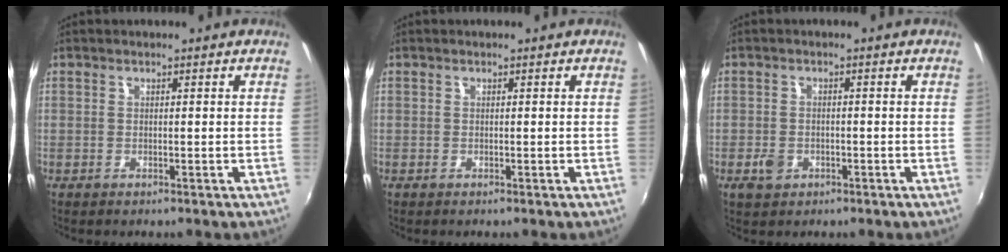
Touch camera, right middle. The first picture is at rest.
{"total": 0.0}
{"total": 3.1, "force": [-1.5, 2.4, 1.4], "torque": [-0.031, 0.000, -0.023]}